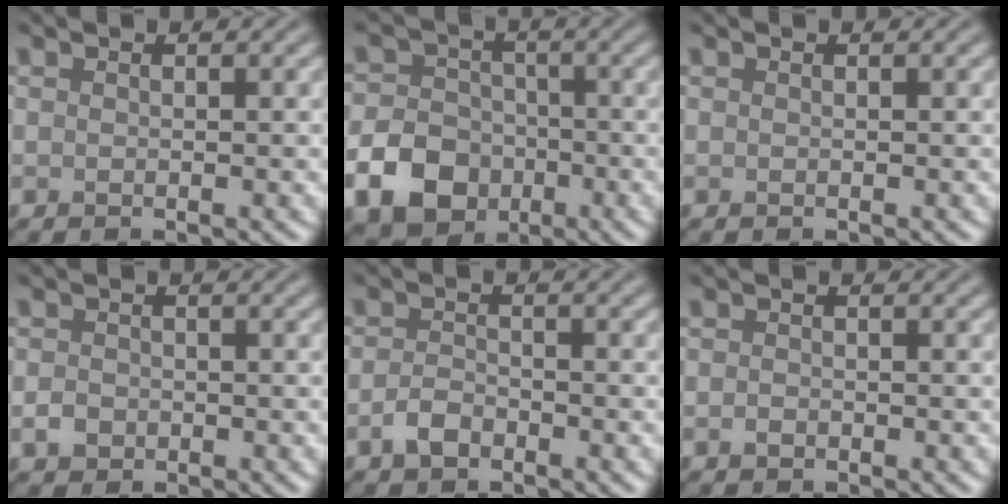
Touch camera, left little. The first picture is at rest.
{"total": 8.7, "force": [-3.9, 6.9, 3.7], "torque": [-0.064, -0.022, -0.095]}
{"total": 0.0}
{"total": 1.3, "force": [-0.4, 1.1, 0.5], "torque": [-0.008, 0.000, -0.012]}
{"total": 1.8, "force": [-1.2, 1.0, 1.0], "torque": [-0.020, 0.004, -0.027]}
{"total": 0.6, "force": [-0.3, 0.3, 0.3], "torque": [-0.007, -0.001, -0.007]}